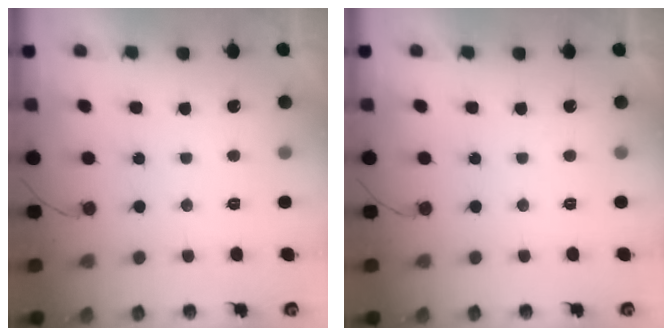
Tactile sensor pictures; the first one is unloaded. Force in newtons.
{"total": 1.8, "press": 1.8, "slide": 0.1}